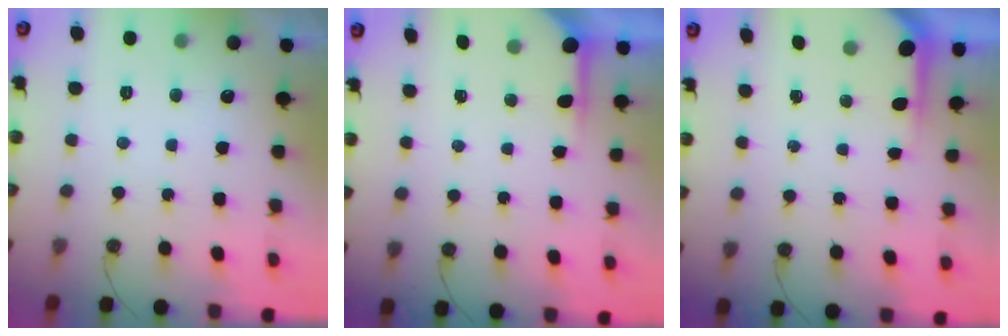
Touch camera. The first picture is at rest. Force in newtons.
{"total": 5.1, "press": 5.1, "slide": 0.4}
{"total": 3.7, "press": 3.7, "slide": 0.3}